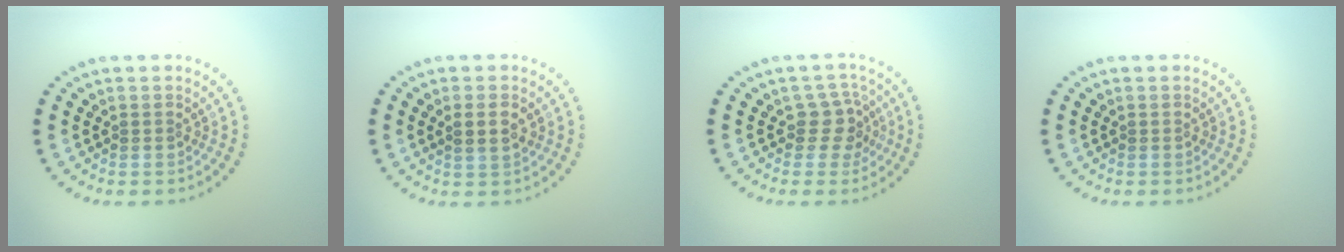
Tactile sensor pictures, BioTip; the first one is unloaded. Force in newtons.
{"total": 1.9, "press": 1.8, "slide": 0.6}
{"total": 2.6, "press": 2.1, "slide": 1.6}
{"total": 0.0}